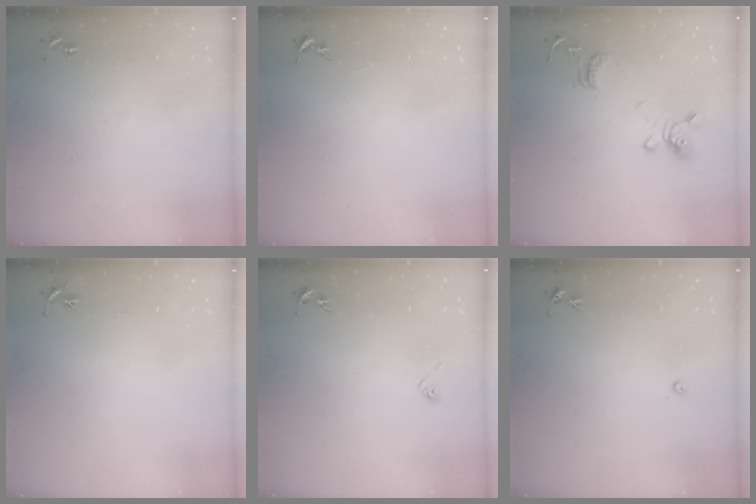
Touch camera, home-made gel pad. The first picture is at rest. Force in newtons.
{"total": 0.0}
{"total": 14.3, "press": 14.2, "slide": 1.5}
{"total": 2.9, "press": 2.9, "slide": 0.3}
{"total": 2.9, "press": 2.8, "slide": 0.8}
{"total": 3.0, "press": 3.0, "slide": 0.4}